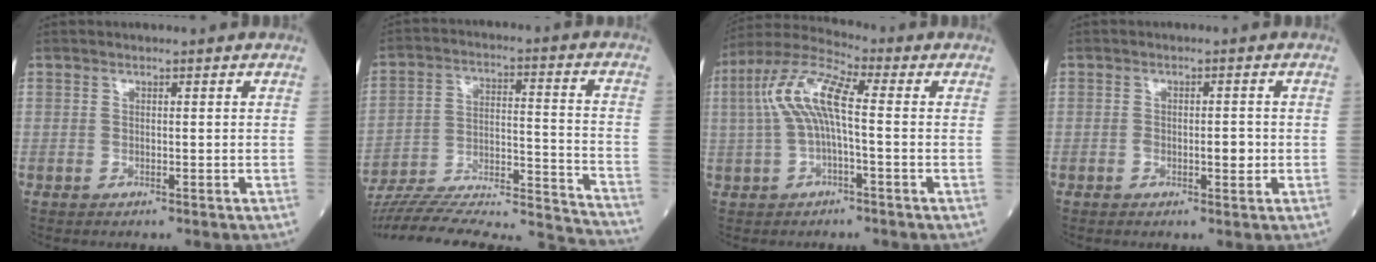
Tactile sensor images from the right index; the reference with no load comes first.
{"total": 28.2, "force": [-26.0, 2.3, 10.6], "torque": [-0.162, -0.006, -0.383]}
{"total": 9.4, "force": [0.4, 1.9, 9.2], "torque": [-0.201, 0.029, 0.002]}
{"total": 2.7, "force": [-0.6, 1.0, 2.4], "torque": [-0.038, 0.002, -0.007]}